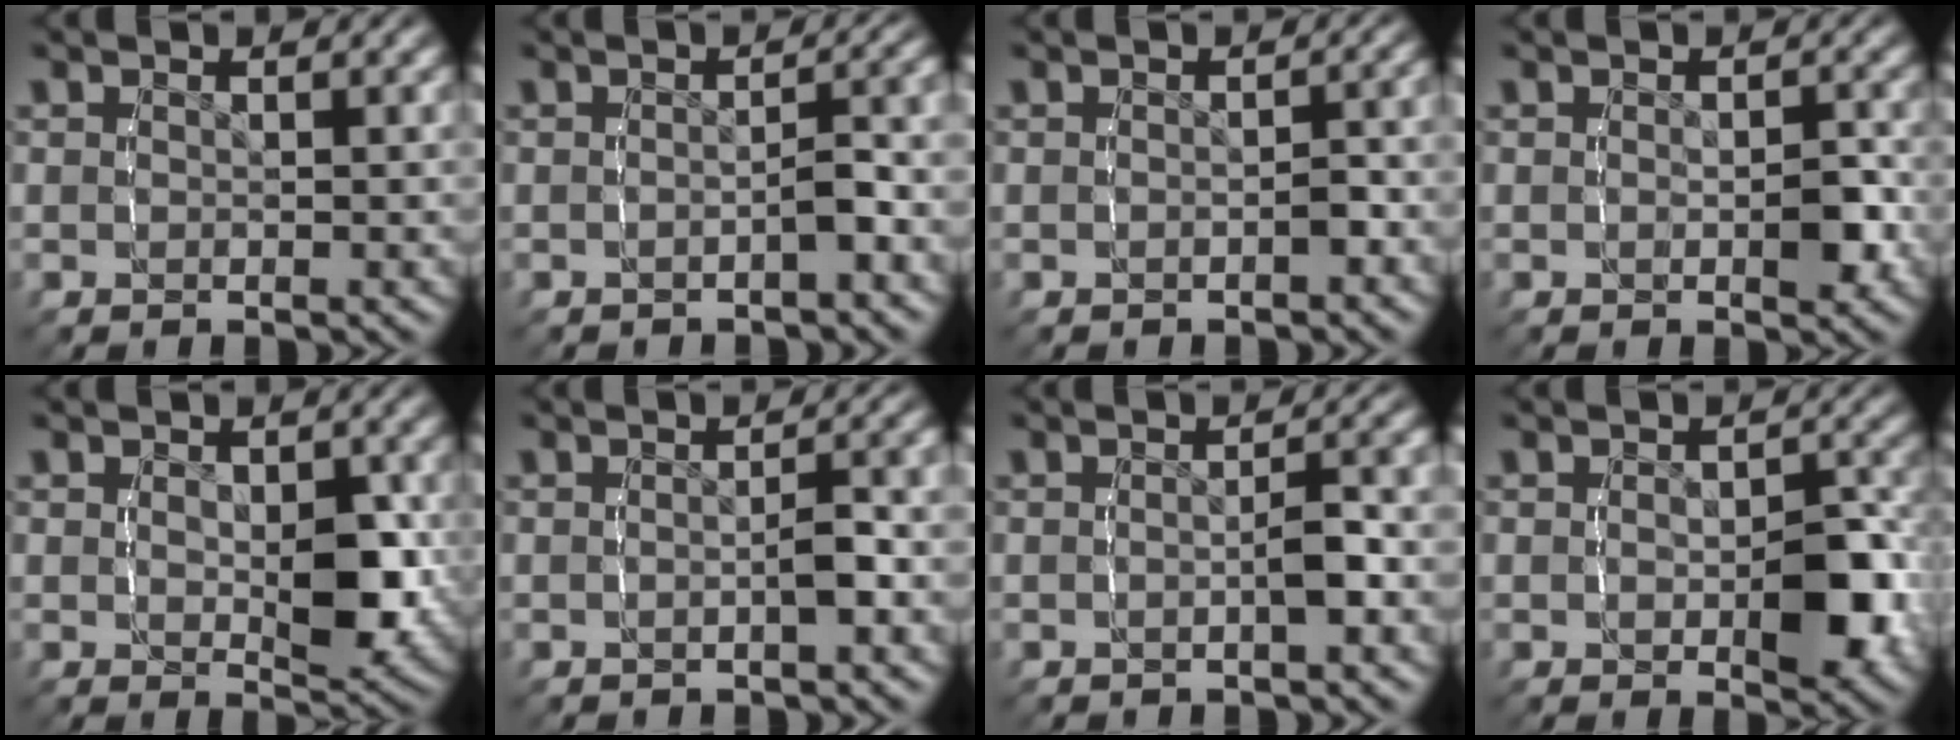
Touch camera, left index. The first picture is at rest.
{"total": 2.7, "force": [-1.4, 0.9, 2.1], "torque": [-0.029, 0.003, -0.020]}
{"total": 1.5, "force": [-0.9, 1.0, 0.7], "torque": [-0.011, 0.004, -0.018]}
{"total": 1.6, "force": [-0.2, 1.1, 1.0], "torque": [-0.018, 0.003, -0.009]}
{"total": 2.9, "force": [0.4, 1.4, 2.5], "torque": [-0.042, -0.014, 0.010]}
{"total": 2.3, "force": [-0.8, 0.7, 2.0], "torque": [-0.027, 0.004, -0.014]}
{"total": 2.6, "force": [-0.9, 0.7, 2.4], "torque": [-0.031, 0.004, -0.014]}
{"total": 3.3, "force": [-0.6, 1.9, 2.7], "torque": [-0.035, 0.002, -0.015]}